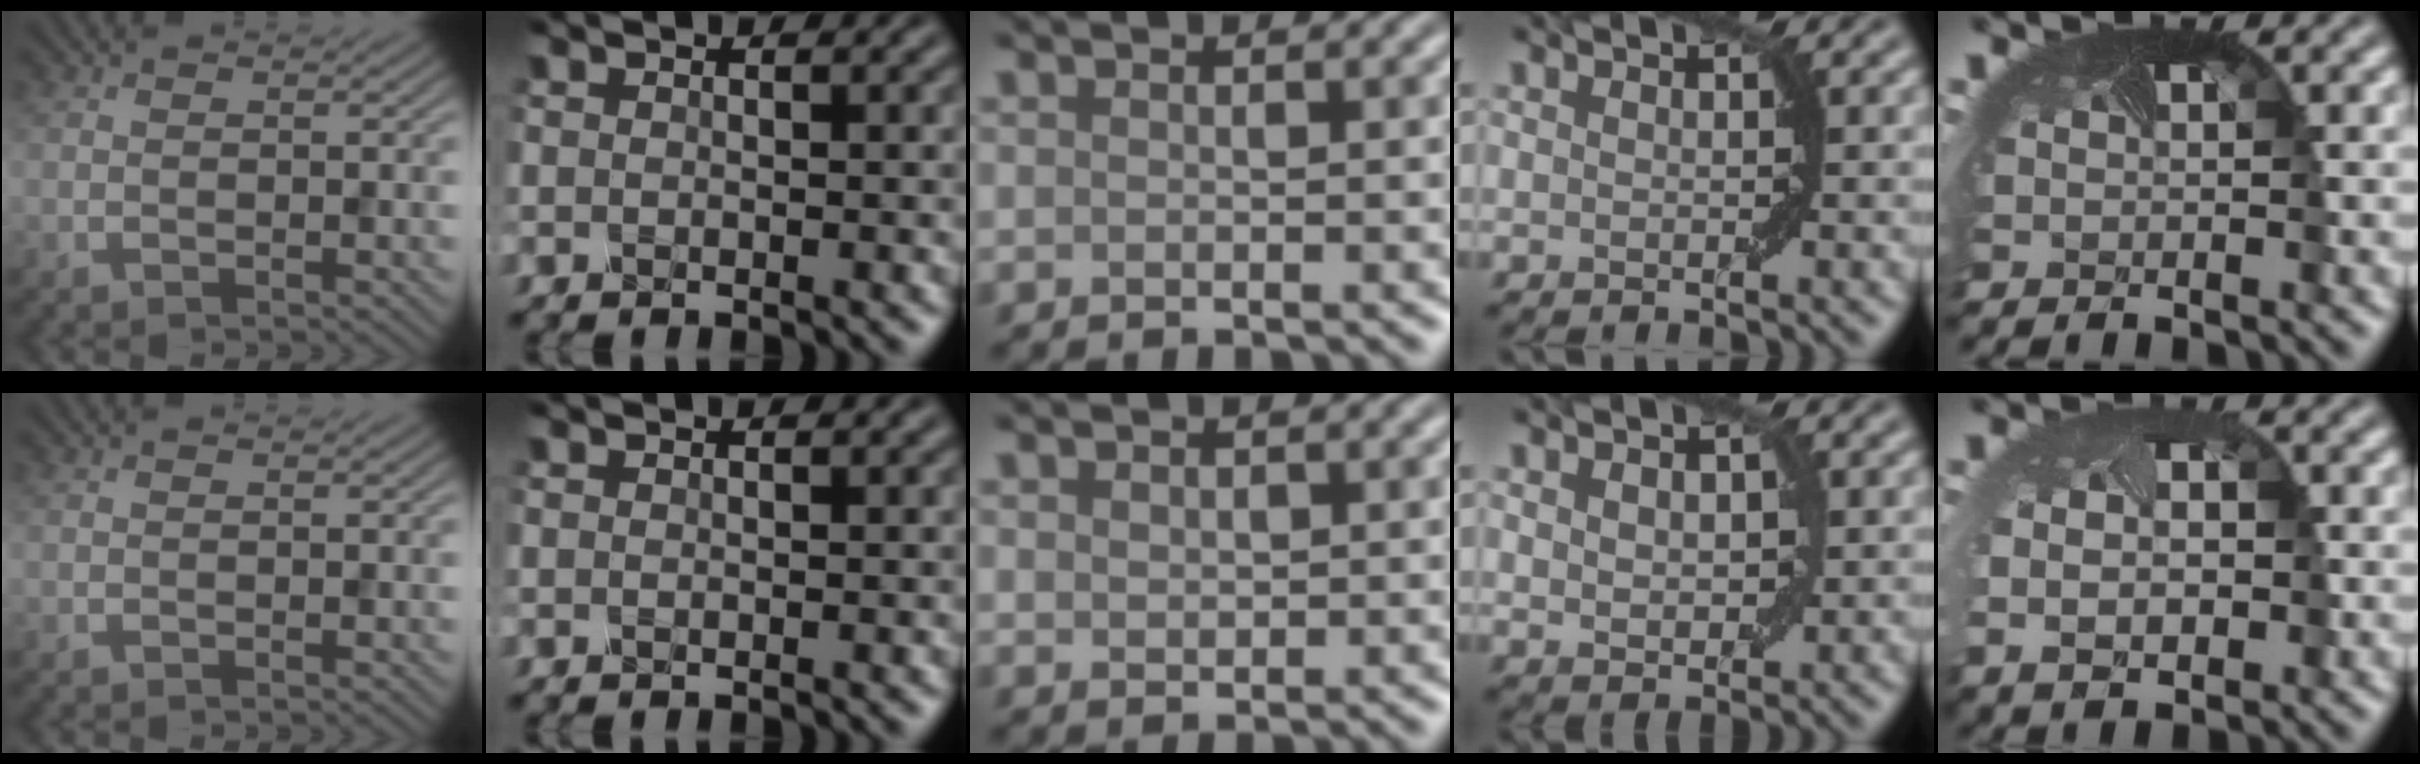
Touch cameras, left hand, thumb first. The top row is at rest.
{"middle": {"total": 1.1, "force": [0.4, 0.8, 0.6], "torque": [-0.011, -0.003, 0.012]}, "ring": {"total": 2.4, "force": [0.5, 1.5, 1.7], "torque": [-0.030, -0.001, 0.015]}, "little": {"total": 5.1, "force": [-0.4, 3.6, 3.5], "torque": [-0.061, -0.002, 0.004]}}